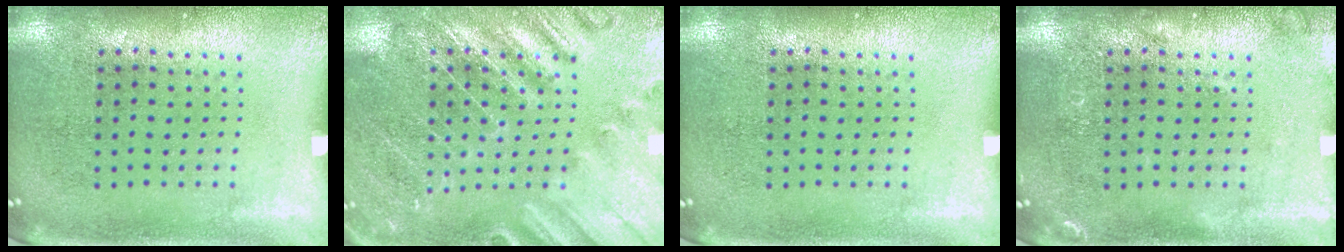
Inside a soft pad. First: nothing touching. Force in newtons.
{"total": 2.6, "press": 2.6, "slide": 0.2}
{"total": 0.0}
{"total": 1.2, "press": 1.2, "slide": 0.3}